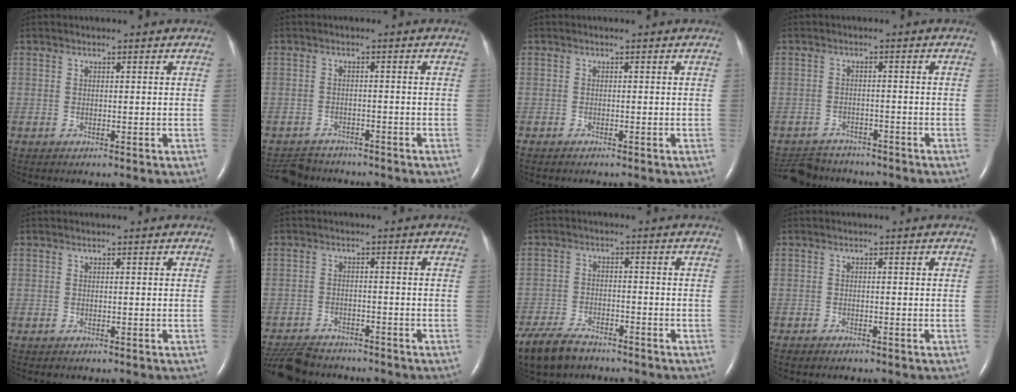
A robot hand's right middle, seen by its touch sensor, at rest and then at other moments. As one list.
[{"total": 5.4, "force": [-5.1, 1.8, 0.2], "torque": [-0.008, -0.004, -0.080]}, {"total": 0.6, "force": [-0.5, 0.1, 0.3], "torque": [-0.014, -0.003, -0.006]}, {"total": 6.8, "force": [-6.4, 2.4, 0.6], "torque": [-0.014, 0.003, -0.095]}, {"total": 0.0}, {"total": 9.6, "force": [-8.7, 3.0, 2.7], "torque": [-0.056, -0.007, -0.134]}, {"total": 9.8, "force": [-7.9, 4.0, 4.3], "torque": [-0.092, -0.020, -0.135]}, {"total": 1.4, "force": [-1.2, 0.6, 0.5], "torque": [-0.012, -0.001, -0.014]}]